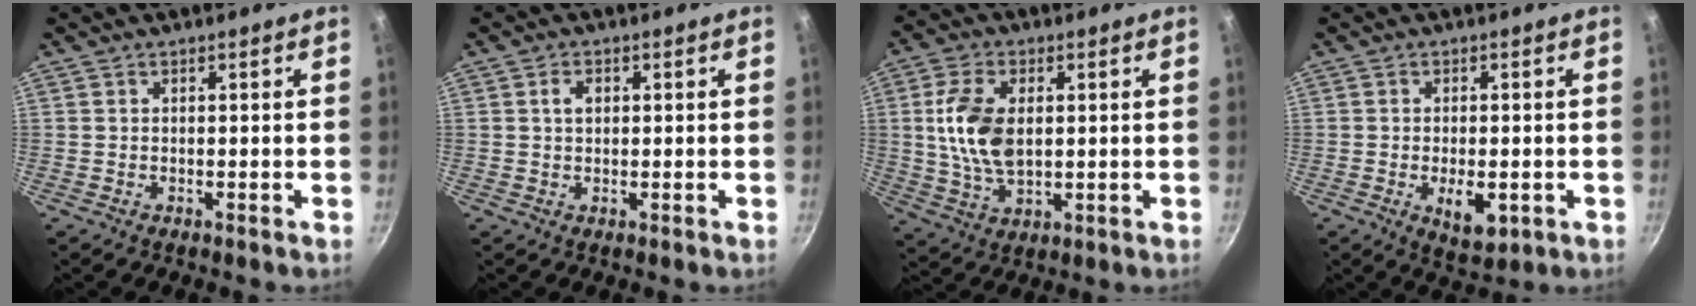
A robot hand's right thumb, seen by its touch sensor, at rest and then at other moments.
{"total": 2.3, "force": [0.5, 1.6, 1.6], "torque": [-0.019, 0.002, 0.009]}
{"total": 11.6, "force": [1.5, 6.8, 9.2], "torque": [-0.171, -0.005, 0.029]}
{"total": 6.7, "force": [-1.7, 3.4, 5.5], "torque": [-0.069, -0.004, -0.015]}